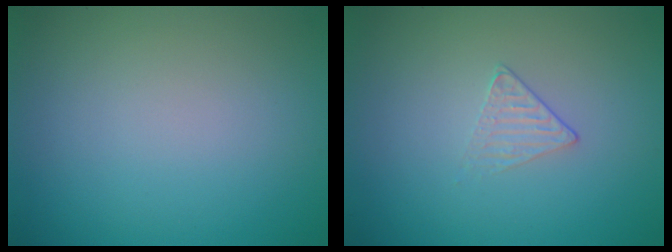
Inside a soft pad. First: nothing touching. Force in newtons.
{"total": 1.1, "press": 0.5, "slide": 1.0}